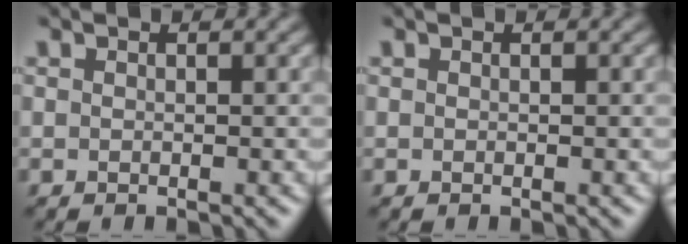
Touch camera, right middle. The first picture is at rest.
{"total": 0.0}